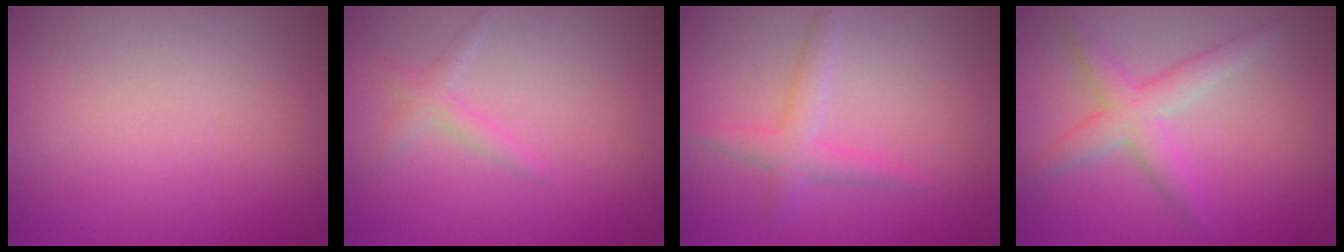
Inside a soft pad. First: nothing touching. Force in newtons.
{"total": 1.3, "press": 1.3, "slide": 0.1}
{"total": 2.3, "press": 2.3, "slide": 0.1}
{"total": 3.0, "press": 3.0, "slide": 0.1}